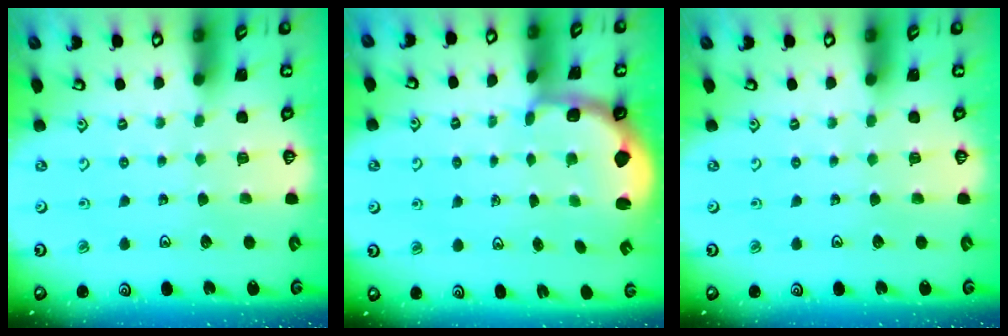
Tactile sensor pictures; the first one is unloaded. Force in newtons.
{"total": 2.4, "press": 1.1, "slide": 2.2}
{"total": 0.0}